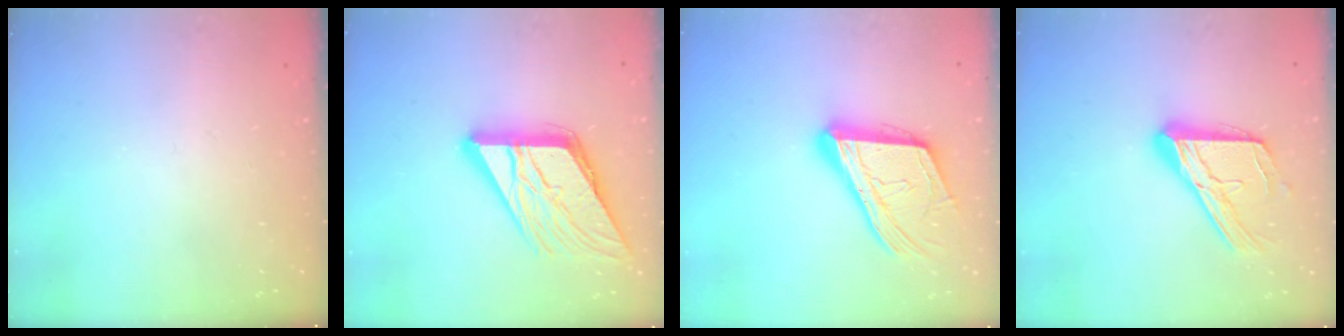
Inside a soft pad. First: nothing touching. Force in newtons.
{"total": 17.4, "press": 17.3, "slide": 1.3}
{"total": 19.1, "press": 18.9, "slide": 2.6}
{"total": 17.1, "press": 17.0, "slide": 1.6}